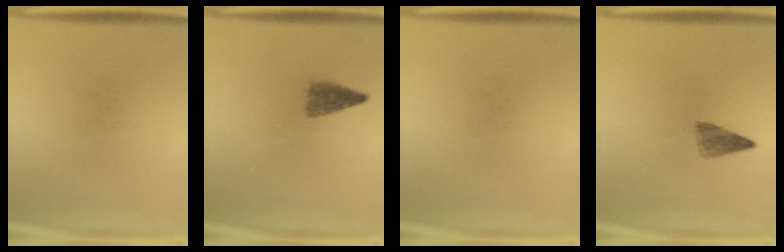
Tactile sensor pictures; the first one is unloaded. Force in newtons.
{"total": 2.8}
{"total": 0.0}
{"total": 2.8}